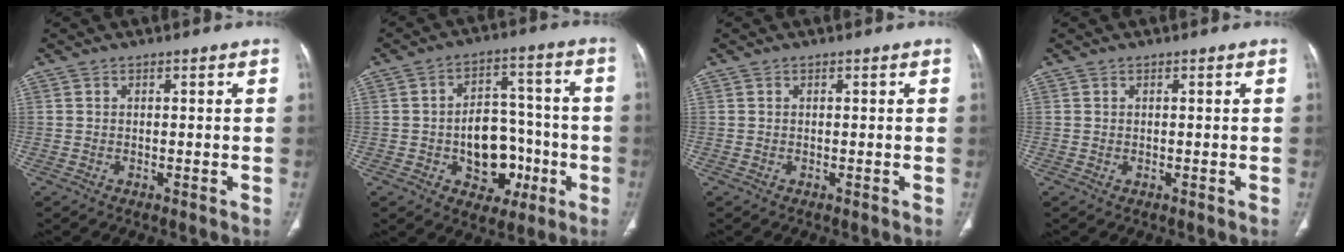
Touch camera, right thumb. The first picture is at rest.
{"total": 12.8, "force": [-3.4, 9.1, 8.3], "torque": [-0.076, 0.044, -0.042]}
{"total": 0.0}
{"total": 0.0}